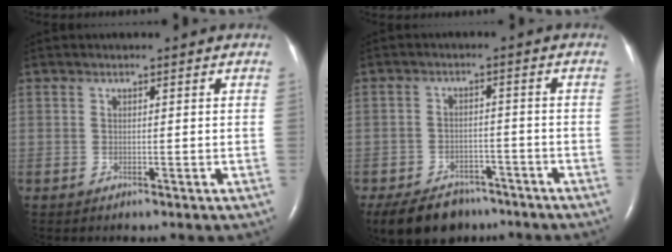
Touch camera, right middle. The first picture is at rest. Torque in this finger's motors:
{"motor_torque": [0.73, -0.71, 0.09, 0.03]}